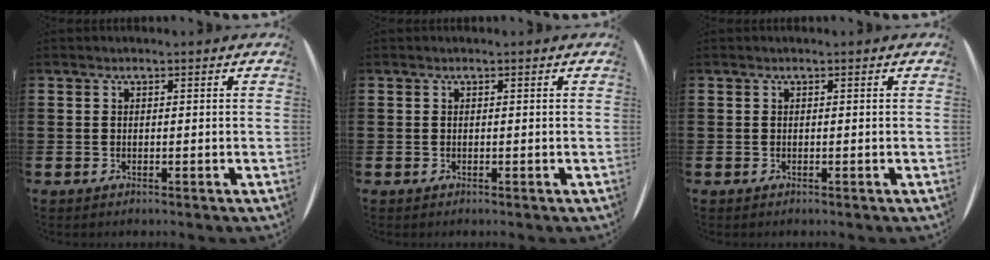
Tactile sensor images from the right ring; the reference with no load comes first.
{"total": 0.0}
{"total": 0.0}